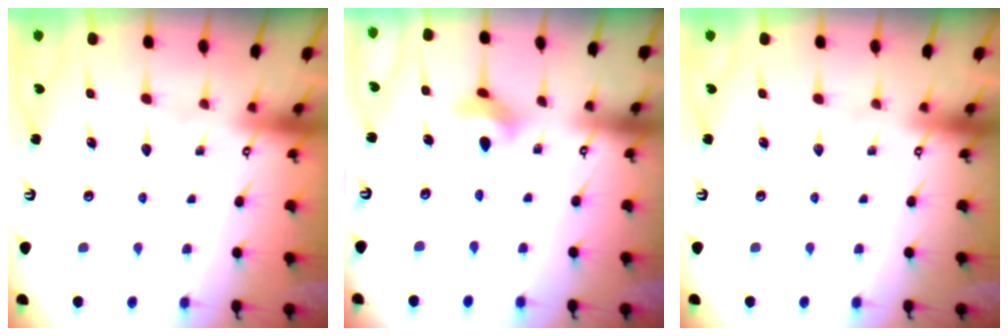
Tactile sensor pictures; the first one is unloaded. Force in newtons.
{"total": 4.3, "press": 4.3, "slide": 0.7}
{"total": 0.0}